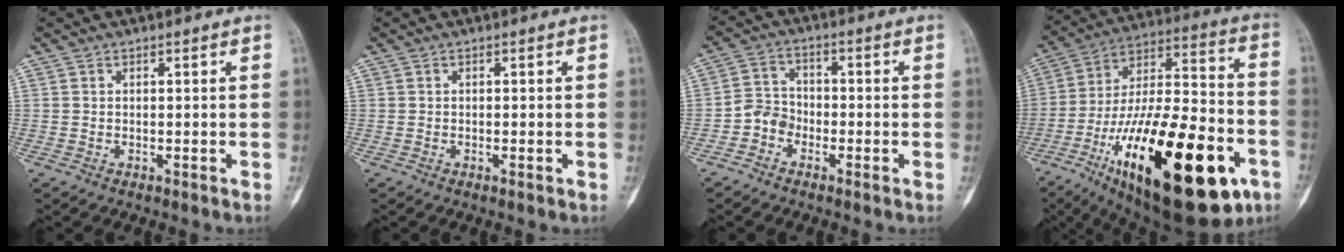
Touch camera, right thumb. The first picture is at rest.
{"total": 0.0}
{"total": 4.7, "force": [-2.4, 3.8, 1.4], "torque": [-0.007, 0.020, -0.056]}
{"total": 36.5, "force": [-14.7, 13.8, 30.5], "torque": [-0.472, 0.050, -0.225]}